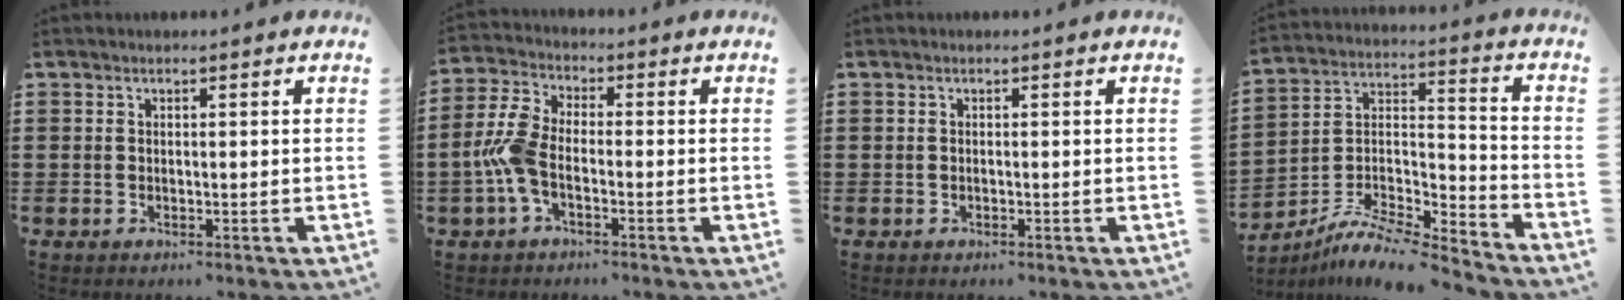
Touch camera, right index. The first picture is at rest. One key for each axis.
{"total": 6.7, "fx": -1.7, "fy": 3.4, "fz": 5.5, "tx": -0.137, "ty": -0.003, "tz": -0.038}
{"total": 0.0}
{"total": 8.8, "fx": -8.1, "fy": 1.5, "fz": 3.1, "tx": -0.062, "ty": 0.011, "tz": -0.164}